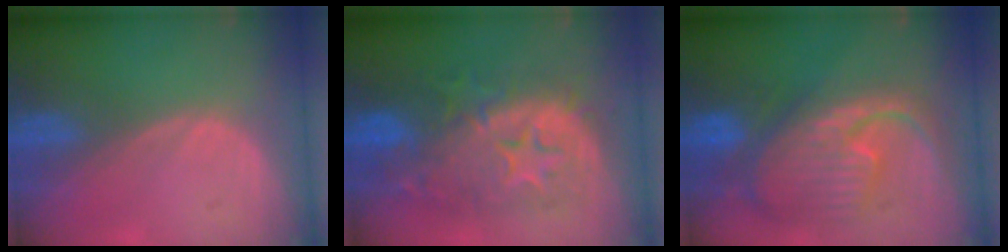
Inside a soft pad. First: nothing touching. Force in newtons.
{"total": 12.0, "press": 11.9, "slide": 1.2}
{"total": 12.4, "press": 10.7, "slide": 6.4}